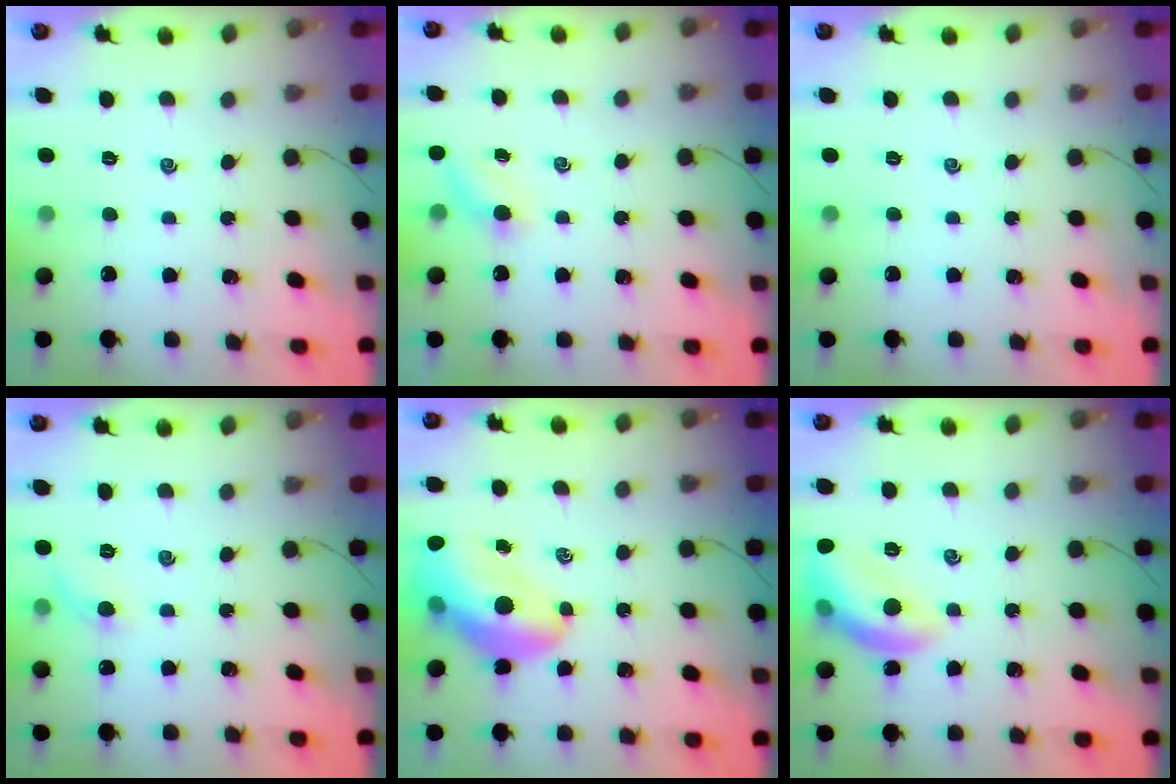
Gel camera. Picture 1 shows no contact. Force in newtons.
{"total": 3.8, "press": 3.6, "slide": 1.3}
{"total": 0.0}
{"total": 4.7, "press": 4.4, "slide": 1.5}
{"total": 14.8, "press": 14.1, "slide": 4.4}
{"total": 12.6, "press": 12.6, "slide": 0.9}